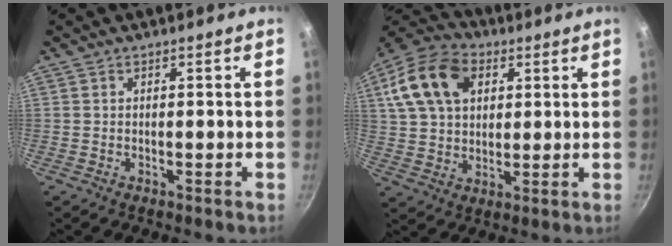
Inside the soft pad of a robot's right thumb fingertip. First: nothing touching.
{"total": 16.5, "force": [5.8, 11.6, 10.3], "torque": [-0.173, 0.008, 0.094]}